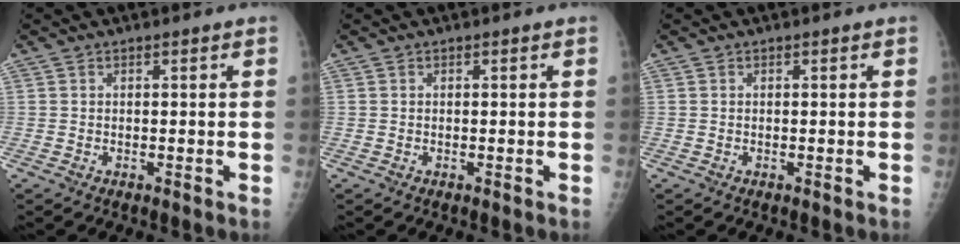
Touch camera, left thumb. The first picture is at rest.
{"total": 0.0}
{"total": 0.0}